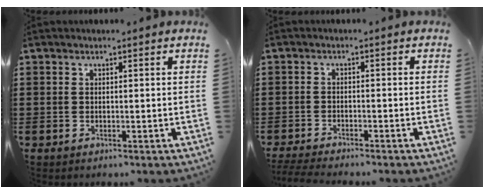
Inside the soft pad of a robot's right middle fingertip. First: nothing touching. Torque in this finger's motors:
{"motor_torque": [0.23, 0.14, 0.04, 0.03]}